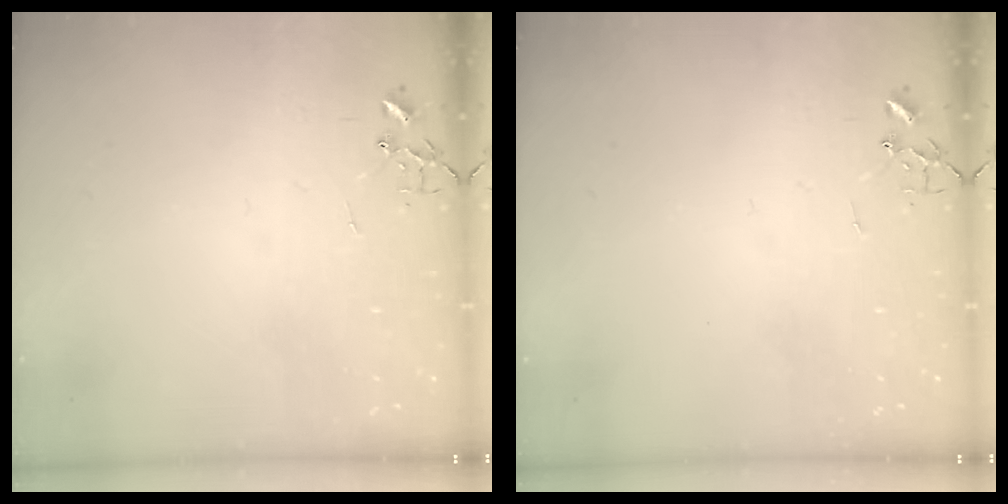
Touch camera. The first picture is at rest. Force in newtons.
{"total": 0.0}